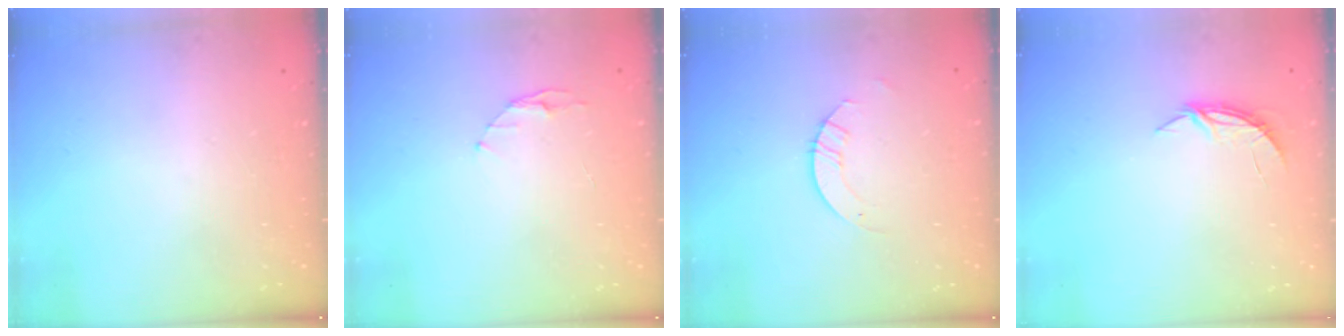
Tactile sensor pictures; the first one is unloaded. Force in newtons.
{"total": 3.9, "press": 3.9, "slide": 0.5}
{"total": 2.9, "press": 2.9, "slide": 0.3}
{"total": 4.4, "press": 4.3, "slide": 0.4}